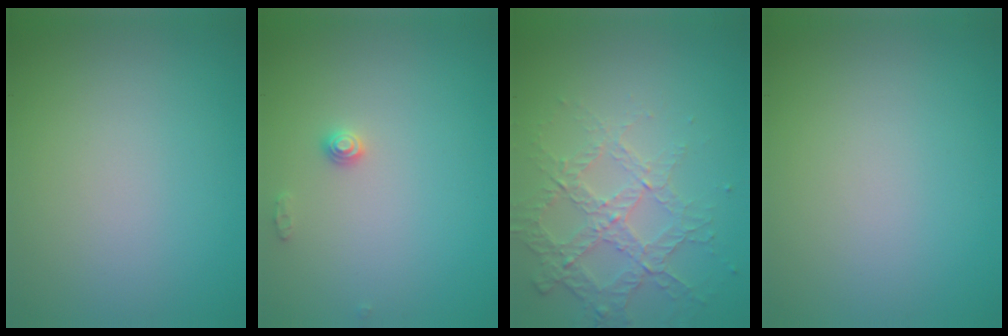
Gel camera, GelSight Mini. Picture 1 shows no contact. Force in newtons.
{"total": 1.0, "press": 1.0, "slide": 0.1}
{"total": 4.2, "press": 3.0, "slide": 2.9}
{"total": 0.0}